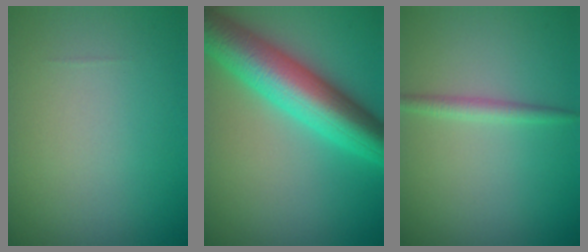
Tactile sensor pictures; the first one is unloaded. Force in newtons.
{"total": 9.4, "press": 9.4, "slide": 0.1}
{"total": 1.4, "press": 1.4, "slide": 0.1}